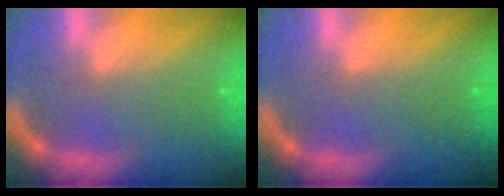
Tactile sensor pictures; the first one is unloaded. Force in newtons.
{"total": 0.0}